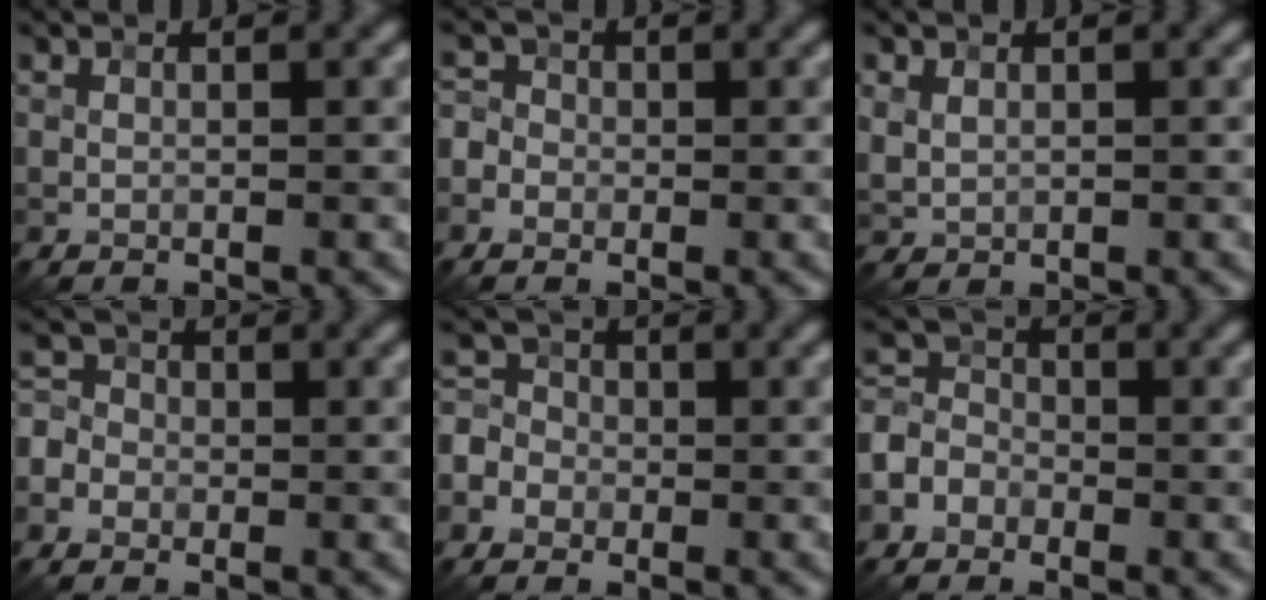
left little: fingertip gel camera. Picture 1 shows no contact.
{"total": 2.7, "force": [-0.7, 2.4, 0.8], "torque": [-0.001, 0.014, -0.033]}
{"total": 1.6, "force": [0.5, 1.2, 0.9], "torque": [-0.021, 0.000, 0.013]}
{"total": 3.3, "force": [-1.1, 3.0, 1.0], "torque": [-0.004, 0.013, -0.042]}
{"total": 4.3, "force": [-1.7, 3.8, 1.3], "torque": [-0.010, 0.010, -0.050]}
{"total": 3.9, "force": [-2.0, 3.2, 1.3], "torque": [-0.012, 0.003, -0.045]}